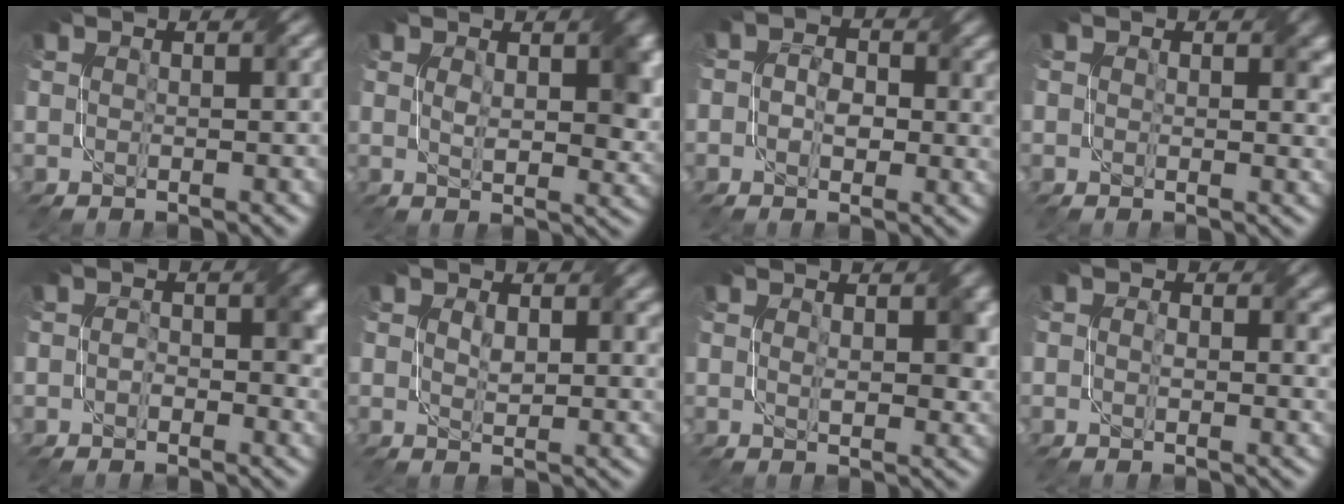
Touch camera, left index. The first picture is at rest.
{"total": 5.0, "force": [1.1, 2.4, 4.3], "torque": [-0.065, -0.004, 0.026]}
{"total": 3.1, "force": [-0.1, 2.2, 2.2], "torque": [-0.035, -0.003, -0.008]}
{"total": 2.2, "force": [1.0, 1.5, 1.3], "torque": [-0.013, -0.004, 0.010]}
{"total": 2.8, "force": [0.0, 1.7, 2.2], "torque": [-0.027, -0.001, -0.007]}
{"total": 2.6, "force": [0.9, 1.6, 1.9], "torque": [-0.037, -0.003, 0.020]}
{"total": 3.5, "force": [0.5, 2.0, 2.8], "torque": [-0.042, -0.006, 0.013]}
{"total": 2.8, "force": [0.4, 1.8, 2.1], "torque": [-0.025, 0.000, 0.003]}